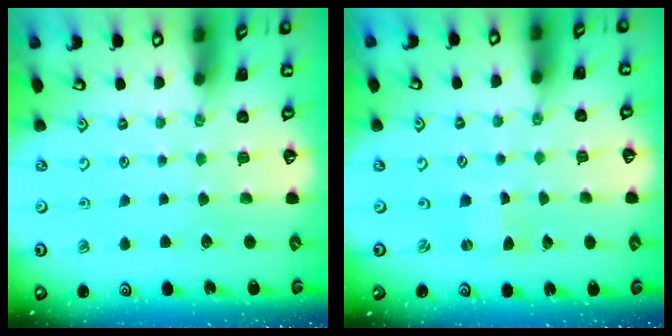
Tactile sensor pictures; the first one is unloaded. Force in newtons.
{"total": 0.0}